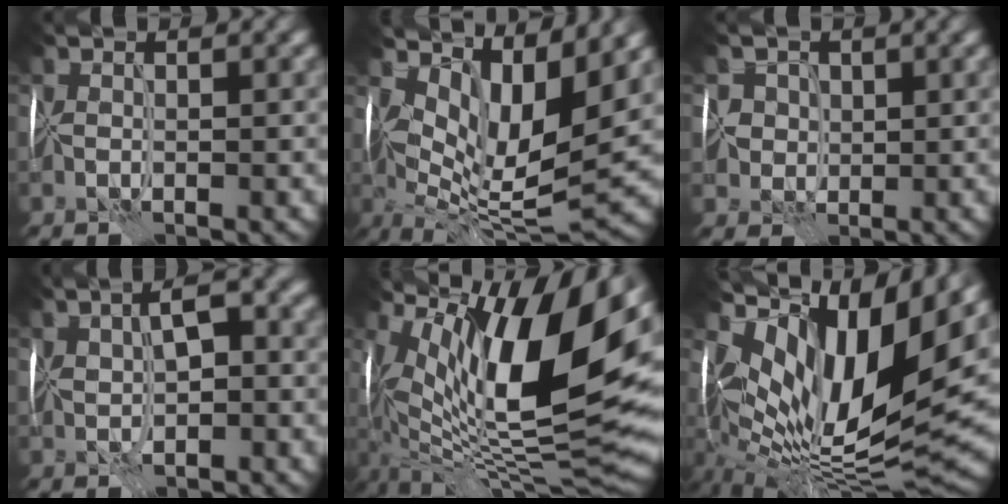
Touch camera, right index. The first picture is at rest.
{"total": 10.3, "force": [3.1, 4.1, 8.9], "torque": [-0.159, -0.007, 0.062]}
{"total": 3.1, "force": [1.3, 2.7, 0.7], "torque": [0.001, 0.011, 0.019]}
{"total": 4.5, "force": [1.1, 2.1, 3.8], "torque": [-0.064, 0.008, 0.020]}
{"total": 15.2, "force": [5.2, 5.4, 13.2], "torque": [-0.226, 0.009, 0.091]}
{"total": 14.7, "force": [4.5, 6.6, 12.3], "torque": [-0.236, 0.011, 0.080]}